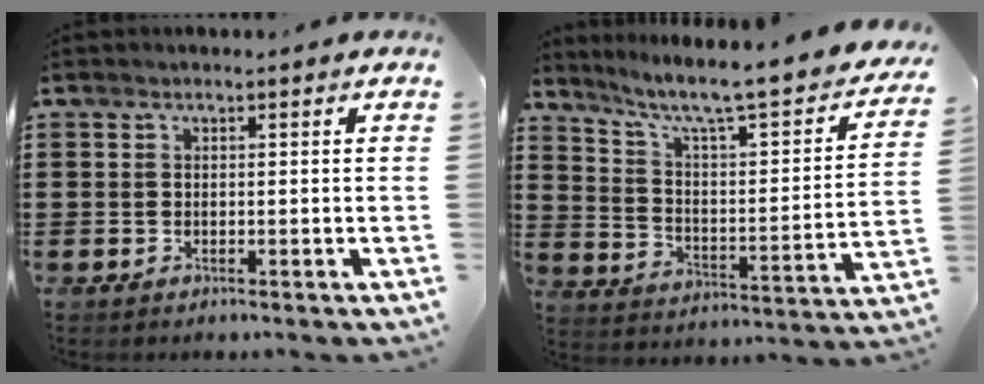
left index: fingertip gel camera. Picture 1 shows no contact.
{"total": 6.9, "force": [5.2, 0.4, 4.5], "torque": [-0.102, -0.049, 0.076]}